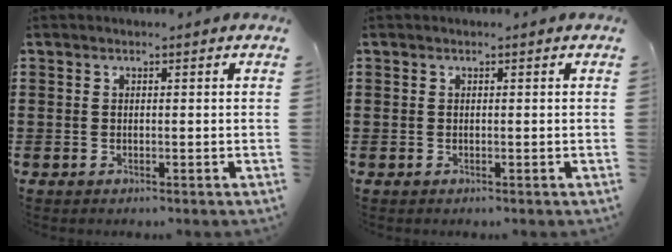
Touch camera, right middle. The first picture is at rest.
{"total": 0.0}